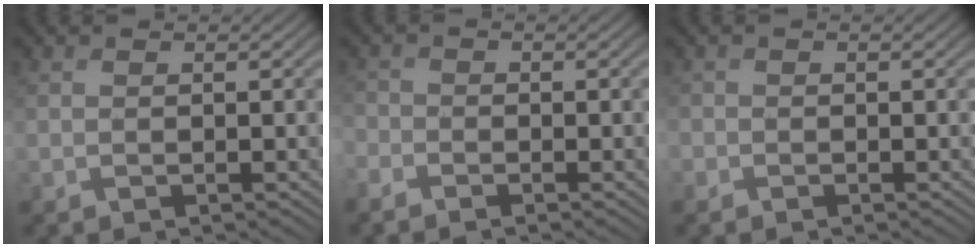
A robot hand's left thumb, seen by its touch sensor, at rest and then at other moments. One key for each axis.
{"total": 2.1, "fx": -1.7, "fy": 1.2, "fz": 0.5, "tx": -0.014, "ty": -0.006, "tz": -0.045}
{"total": 1.0, "fx": -0.5, "fy": 0.9, "fz": 0.0, "tx": 0.005, "ty": -0.005, "tz": -0.016}